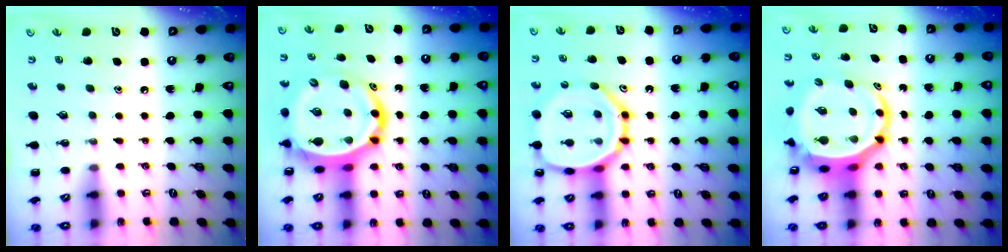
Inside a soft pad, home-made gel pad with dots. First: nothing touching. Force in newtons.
{"total": 14.7, "press": 14.2, "slide": 3.9}
{"total": 16.8, "press": 16.6, "slide": 2.5}
{"total": 8.3, "press": 8.0, "slide": 2.3}